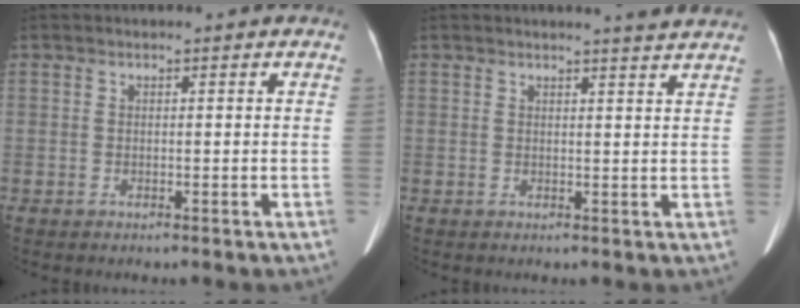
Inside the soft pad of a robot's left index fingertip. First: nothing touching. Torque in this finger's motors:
{"motor_torque": [0.03, -0.05, -0.01, -0.01]}